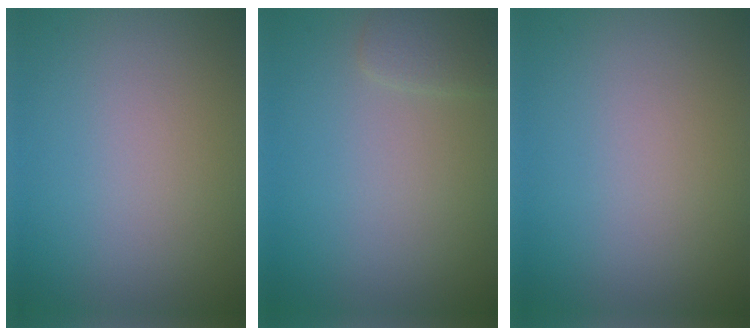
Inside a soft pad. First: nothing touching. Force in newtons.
{"total": 1.4, "press": 1.4, "slide": 0.1}
{"total": 0.0}